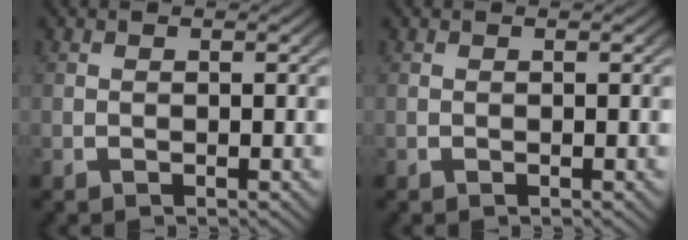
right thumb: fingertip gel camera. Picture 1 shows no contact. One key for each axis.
{"total": 0.0}